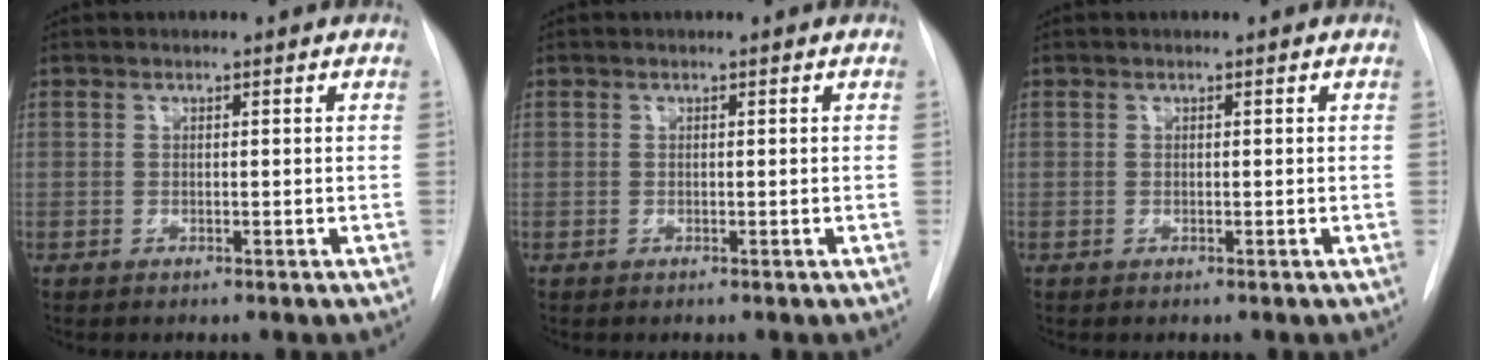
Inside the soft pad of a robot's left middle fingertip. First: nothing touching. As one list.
[{"total": 0.0}, {"total": 0.0}]